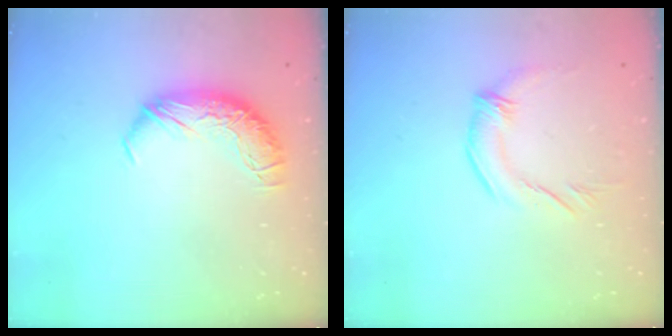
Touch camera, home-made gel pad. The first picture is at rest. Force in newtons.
{"total": 1.1, "press": 0.9, "slide": 0.7}